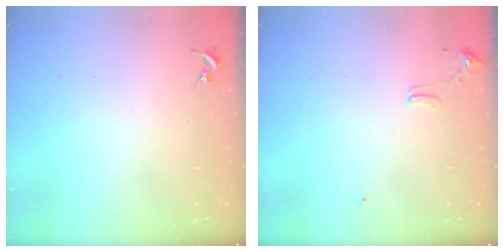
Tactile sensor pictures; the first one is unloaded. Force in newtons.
{"total": 9.2, "press": 9.2, "slide": 1.0}